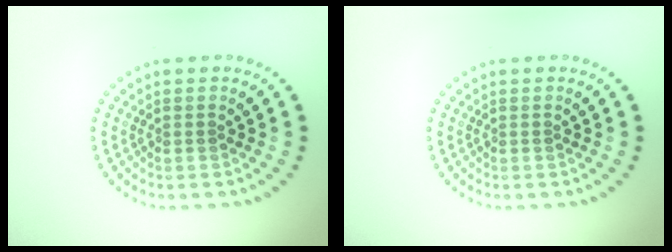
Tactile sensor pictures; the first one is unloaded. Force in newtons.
{"total": 0.0}